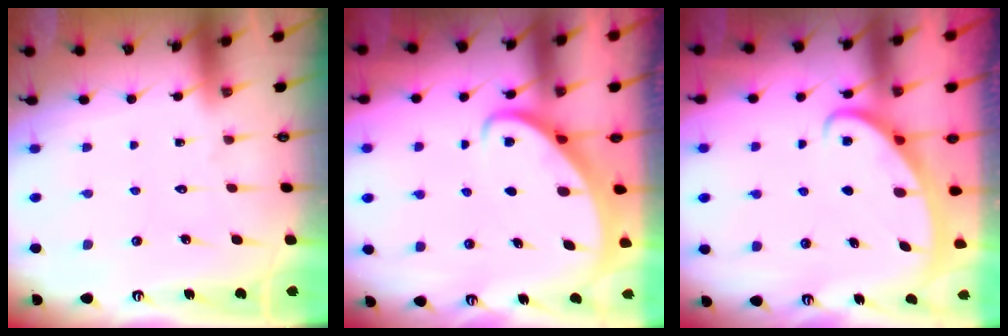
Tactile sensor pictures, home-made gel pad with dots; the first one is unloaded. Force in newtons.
{"total": 2.2, "press": 2.2, "slide": 0.3}
{"total": 2.5, "press": 2.5, "slide": 0.3}